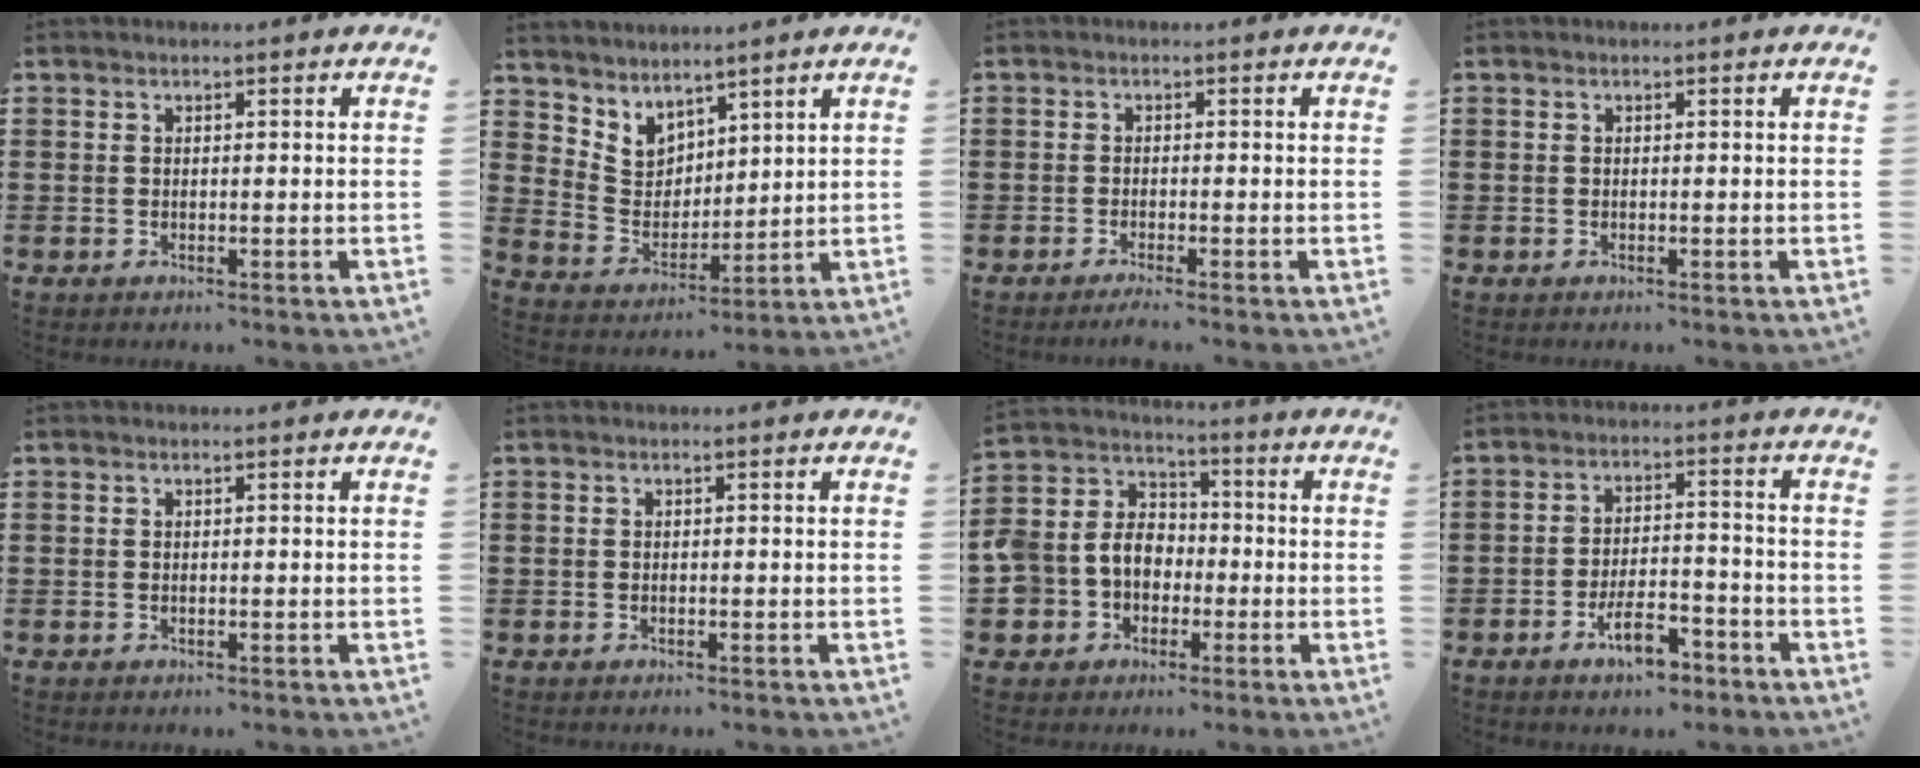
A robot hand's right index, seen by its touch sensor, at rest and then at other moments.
{"total": 4.7, "force": [3.9, 2.7, 0.2], "torque": [-0.032, -0.018, 0.074]}
{"total": 1.3, "force": [-1.1, -0.1, 0.7], "torque": [-0.012, -0.004, -0.019]}
{"total": 0.0}
{"total": 0.0}
{"total": 0.0}
{"total": 7.1, "force": [-1.4, 6.5, 2.6], "torque": [-0.094, 0.003, -0.035]}
{"total": 6.8, "force": [-4.4, 2.3, 4.7], "torque": [-0.086, 0.010, -0.080]}